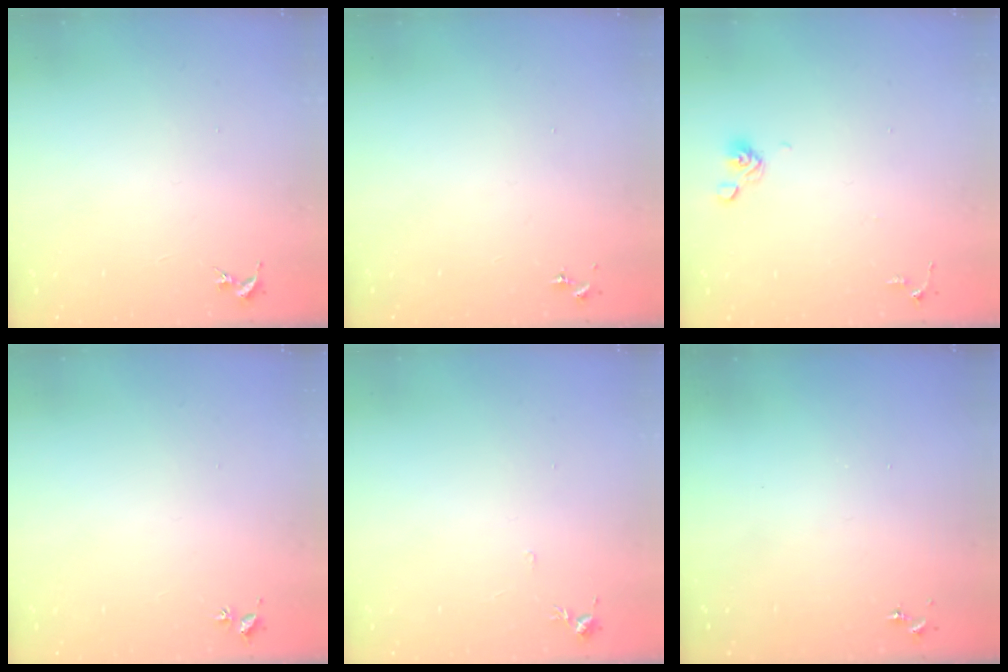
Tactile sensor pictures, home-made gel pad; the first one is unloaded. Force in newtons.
{"total": 0.0}
{"total": 6.3, "press": 6.0, "slide": 2.1}
{"total": 2.0, "press": 2.0, "slide": 0.3}
{"total": 4.3, "press": 4.2, "slide": 0.6}
{"total": 0.0}